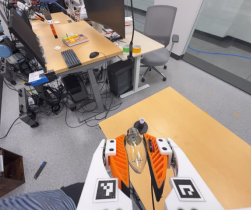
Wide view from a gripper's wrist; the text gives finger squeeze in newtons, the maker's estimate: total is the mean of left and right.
{"total": 23.5, "left": 24.8, "right": 22.3}